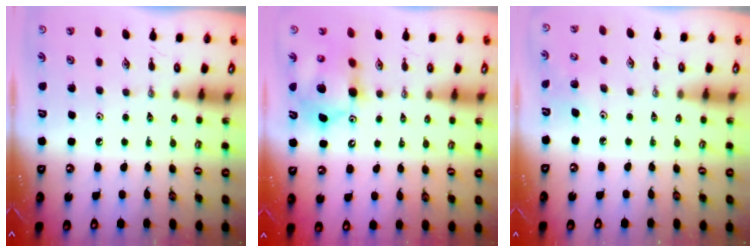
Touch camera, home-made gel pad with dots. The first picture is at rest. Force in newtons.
{"total": 11.1, "press": 11.0, "slide": 1.6}
{"total": 4.5, "press": 4.5, "slide": 0.2}